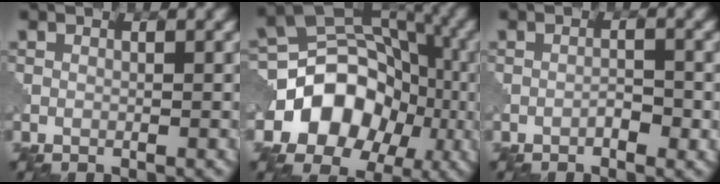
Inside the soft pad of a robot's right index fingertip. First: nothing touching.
{"total": 11.4, "force": [-3.2, 8.7, 6.6], "torque": [-0.100, 0.007, -0.070]}
{"total": 1.4, "force": [-0.7, 0.5, 1.1], "torque": [-0.018, 0.002, -0.014]}